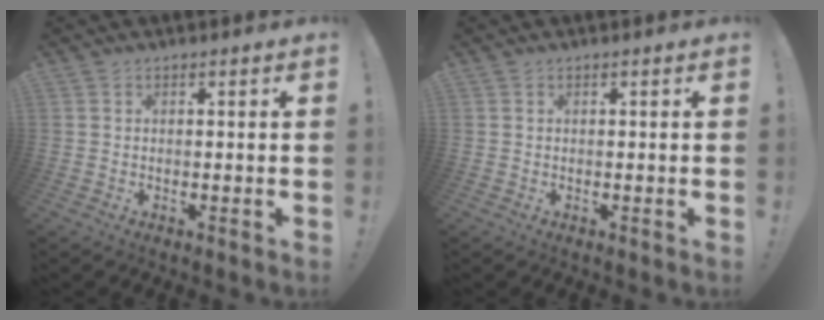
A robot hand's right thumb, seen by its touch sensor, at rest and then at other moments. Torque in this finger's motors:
{"motor_torque": [-0.10, 0.07, -0.02, -0.03, 0.00]}